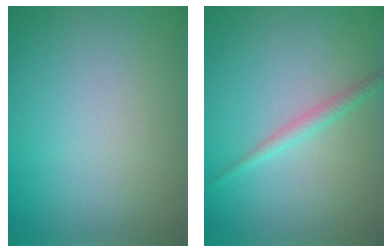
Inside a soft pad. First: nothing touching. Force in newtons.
{"total": 1.5, "press": 1.5, "slide": 0.0}